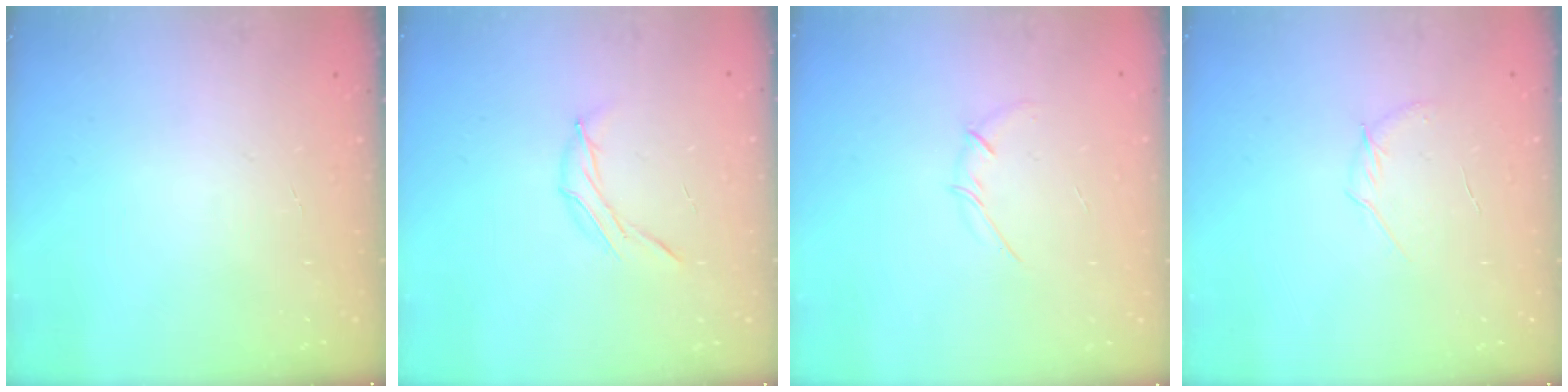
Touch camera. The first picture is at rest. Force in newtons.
{"total": 7.2, "press": 7.1, "slide": 1.2}
{"total": 2.7, "press": 2.6, "slide": 0.6}
{"total": 5.8, "press": 5.6, "slide": 1.6}